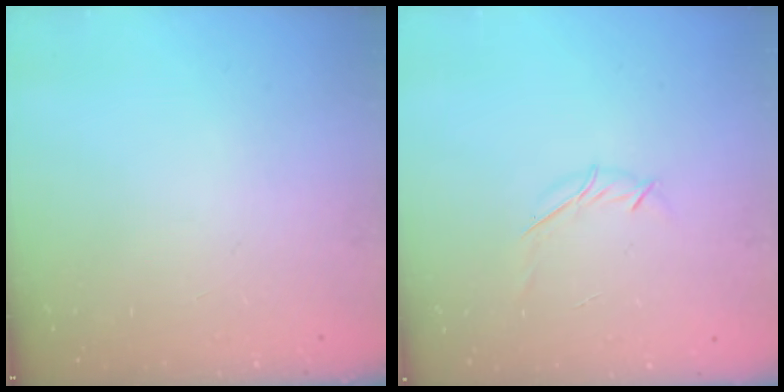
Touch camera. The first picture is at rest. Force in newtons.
{"total": 4.0, "press": 3.9, "slide": 0.9}